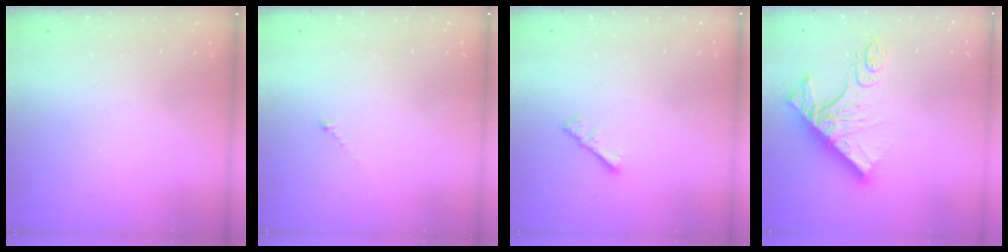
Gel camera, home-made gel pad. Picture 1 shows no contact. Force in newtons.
{"total": 0.7, "press": 0.6, "slide": 0.4}
{"total": 1.1, "press": 1.1, "slide": 0.4}
{"total": 14.3, "press": 14.3, "slide": 1.5}